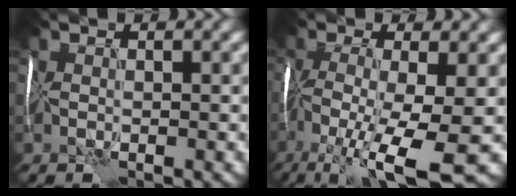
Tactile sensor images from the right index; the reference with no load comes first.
{"total": 10.6, "force": [-4.8, 2.5, 9.0], "torque": [-0.194, -0.011, -0.074]}